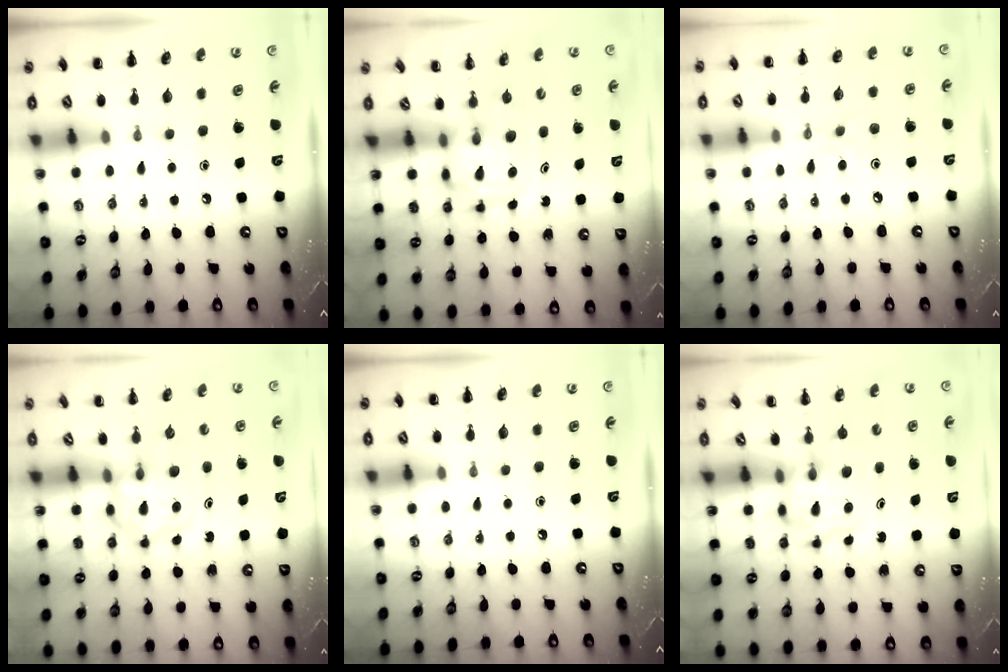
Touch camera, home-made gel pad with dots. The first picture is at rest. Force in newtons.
{"total": 3.0, "press": 3.0, "slide": 0.3}
{"total": 3.9, "press": 3.6, "slide": 1.3}
{"total": 3.8, "press": 3.8, "slide": 0.4}
{"total": 0.0}
{"total": 3.5, "press": 3.5, "slide": 0.3}